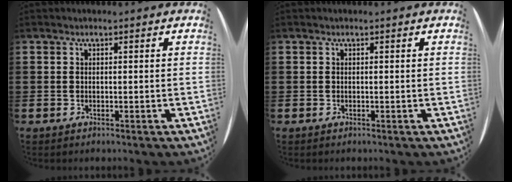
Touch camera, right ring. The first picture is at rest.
{"total": 0.0}